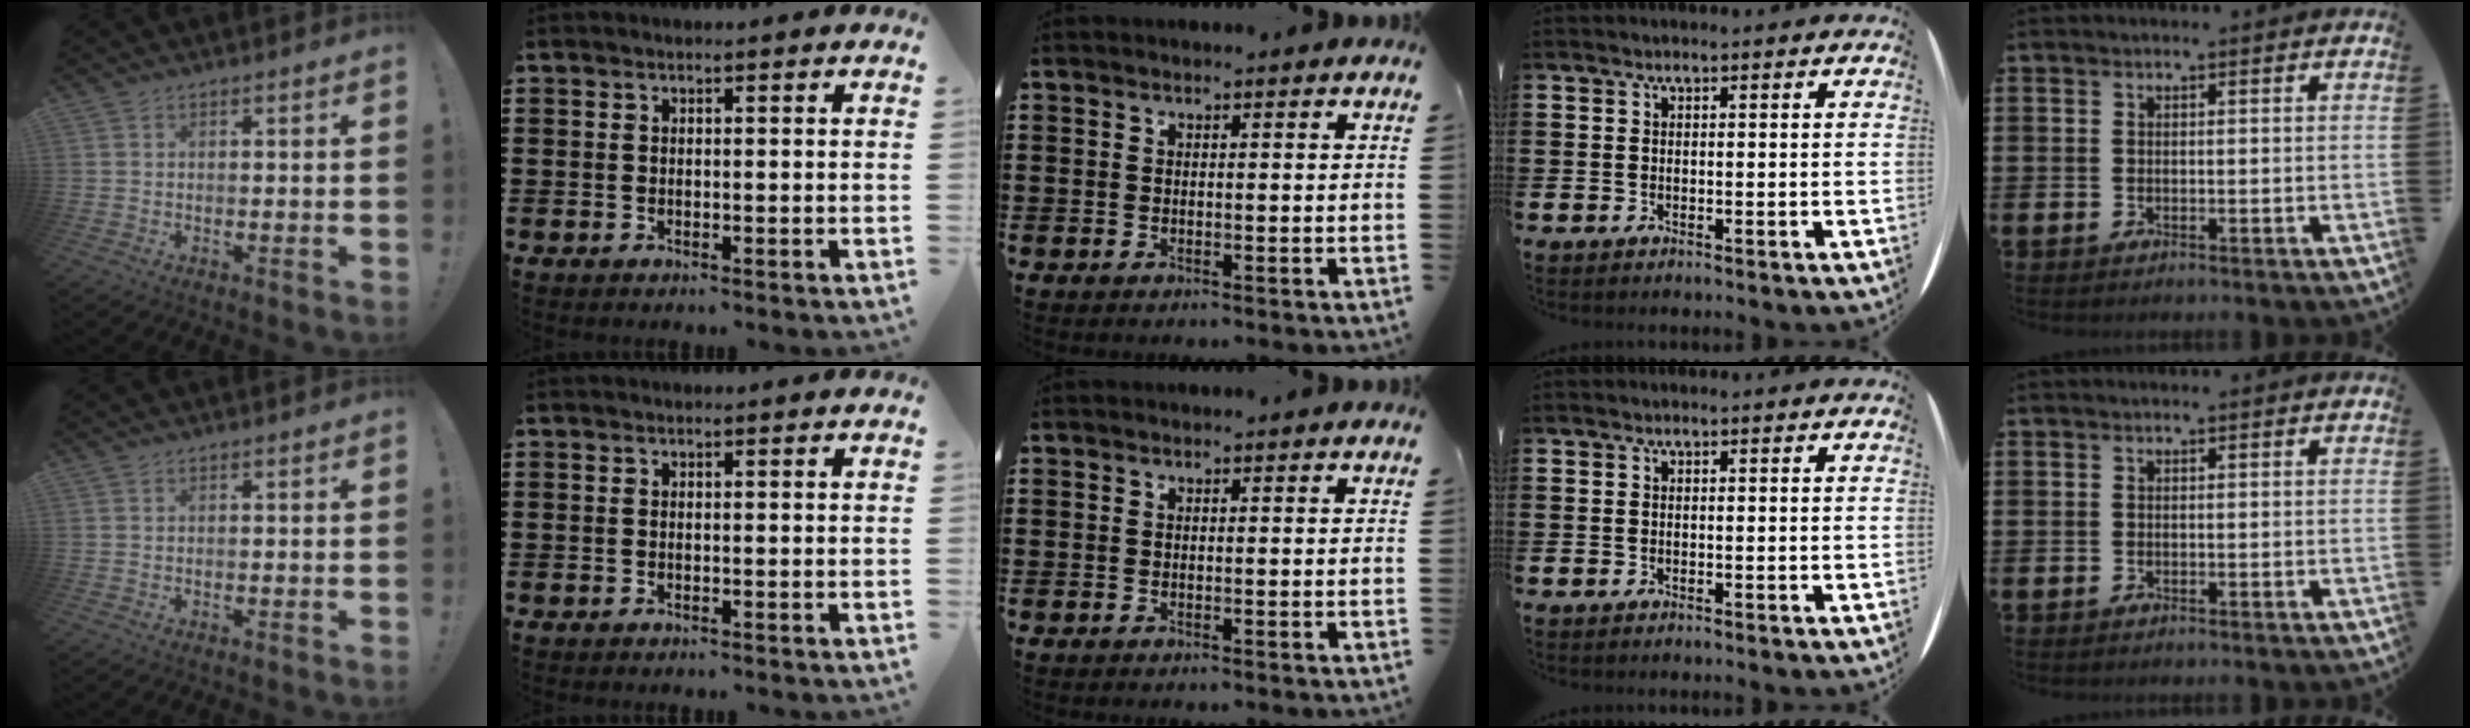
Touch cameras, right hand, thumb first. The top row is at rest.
{}